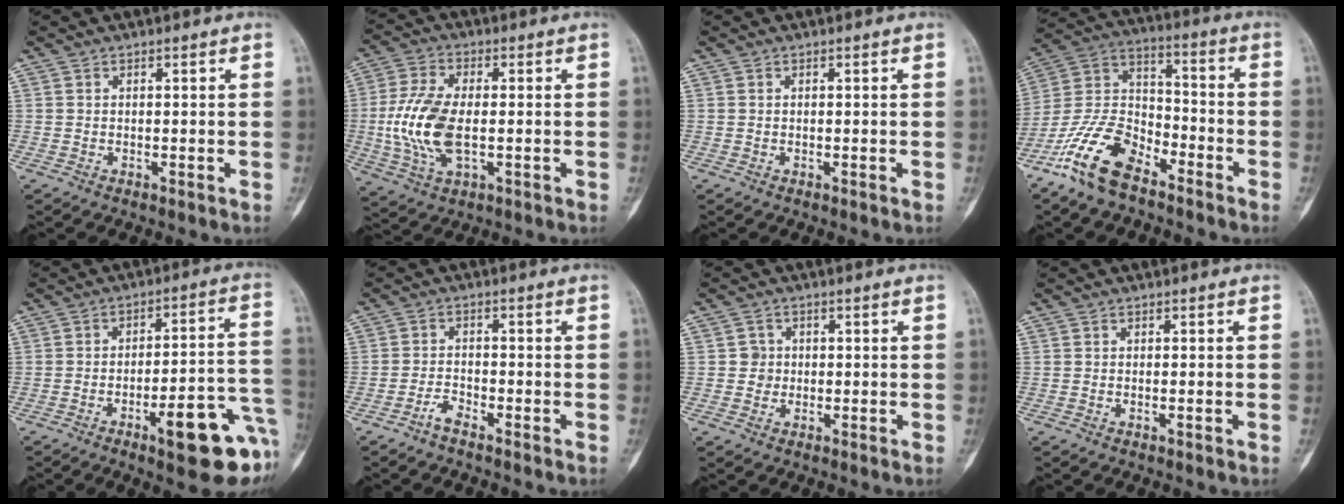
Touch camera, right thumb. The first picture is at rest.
{"total": 12.7, "force": [-1.1, 6.6, 10.8], "torque": [-0.235, 0.001, -0.019]}
{"total": 0.0}
{"total": 15.1, "force": [-10.0, 7.1, 8.8], "torque": [-0.171, 0.064, -0.201]}
{"total": 16.7, "force": [-7.3, 4.1, 14.5], "torque": [-0.140, 0.047, -0.093]}
{"total": 2.7, "force": [-2.2, 0.7, 1.4], "torque": [-0.031, 0.016, -0.047]}
{"total": 2.6, "force": [0.0, 2.6, 0.4], "torque": [0.012, 0.007, -0.003]}
{"total": 0.9, "force": [-0.3, 0.2, 0.8], "torque": [-0.011, 0.001, -0.005]}